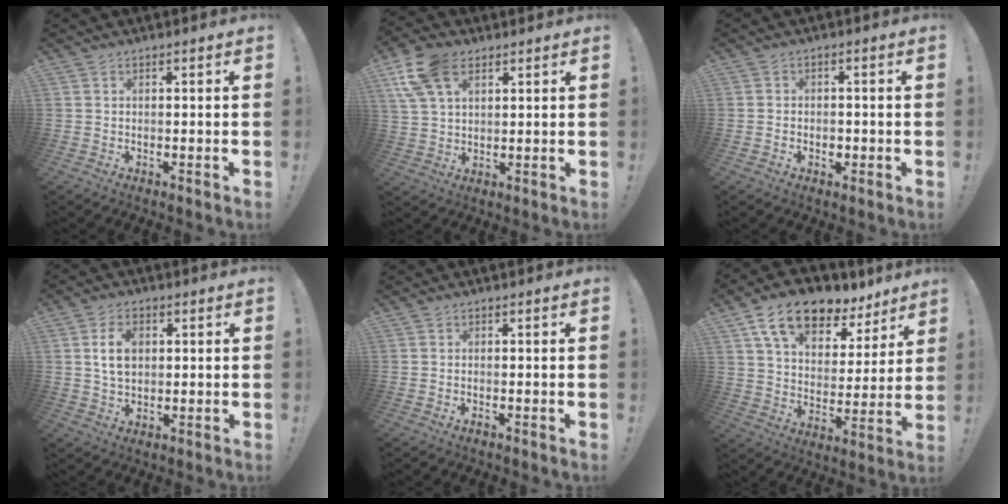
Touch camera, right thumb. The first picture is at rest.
{"total": 11.9, "force": [5.7, 7.2, 7.6], "torque": [-0.146, -0.011, 0.108]}
{"total": 2.5, "force": [-1.2, 1.9, 1.1], "torque": [-0.005, -0.005, -0.023]}
{"total": 7.8, "force": [1.4, 5.3, 5.6], "torque": [-0.101, 0.001, 0.021]}
{"total": 0.7, "force": [-0.6, -0.1, 0.4], "torque": [-0.015, 0.002, -0.009]}
{"total": 16.2, "force": [11.2, 8.2, 8.3], "torque": [-0.137, -0.069, 0.200]}